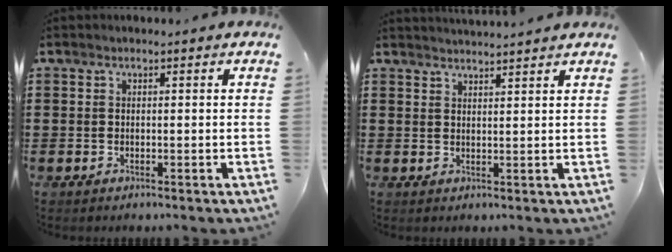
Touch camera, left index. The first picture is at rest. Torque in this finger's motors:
{"motor_torque": [-1.34, -0.80, -0.49, -0.06]}